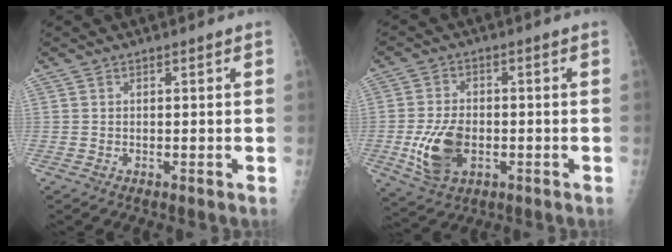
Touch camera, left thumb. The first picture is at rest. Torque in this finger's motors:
{"motor_torque": [0.35, 0.06, 0.84, 0.22, 0.08]}